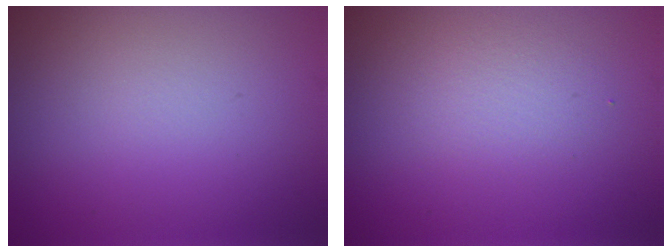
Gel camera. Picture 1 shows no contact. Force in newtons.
{"total": 1.9, "press": 1.9, "slide": 0.0}